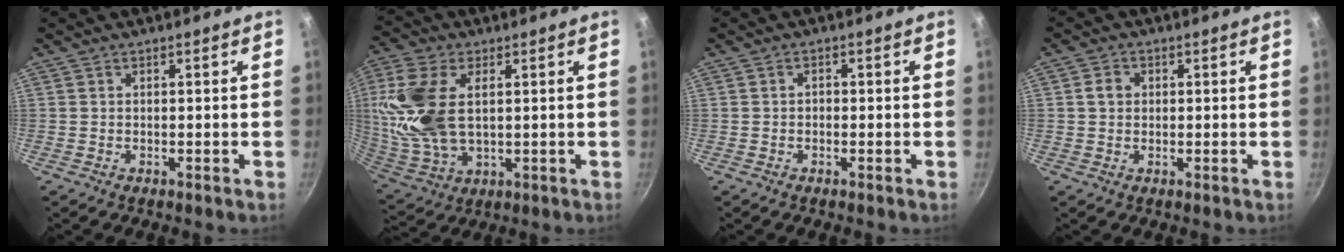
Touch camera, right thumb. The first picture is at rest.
{"total": 17.3, "force": [2.5, 9.9, 14.0], "torque": [-0.319, -0.005, 0.055]}
{"total": 0.9, "force": [-0.2, 0.7, 0.5], "torque": [0.000, 0.005, -0.007]}
{"total": 2.7, "force": [0.4, 2.4, 1.3], "torque": [-0.015, 0.005, 0.005]}